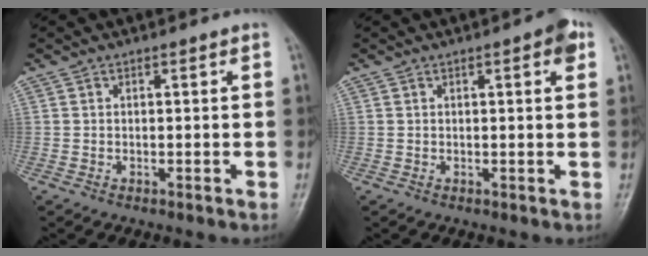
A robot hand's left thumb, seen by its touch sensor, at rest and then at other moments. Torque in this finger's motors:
{"motor_torque": [0.94, 0.54, 0.31, -0.53, 0.00]}